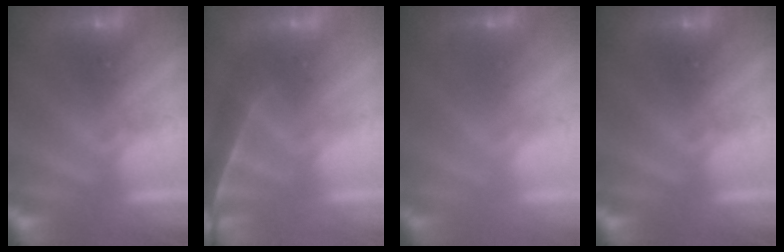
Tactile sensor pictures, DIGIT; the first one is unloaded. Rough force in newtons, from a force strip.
{"total": 4.1}
{"total": 2.3}
{"total": 0.0}